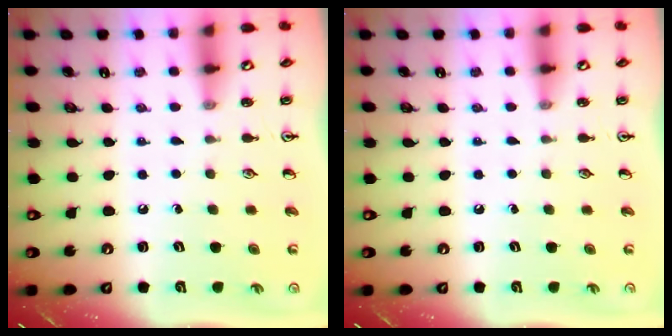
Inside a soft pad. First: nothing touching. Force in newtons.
{"total": 0.0}